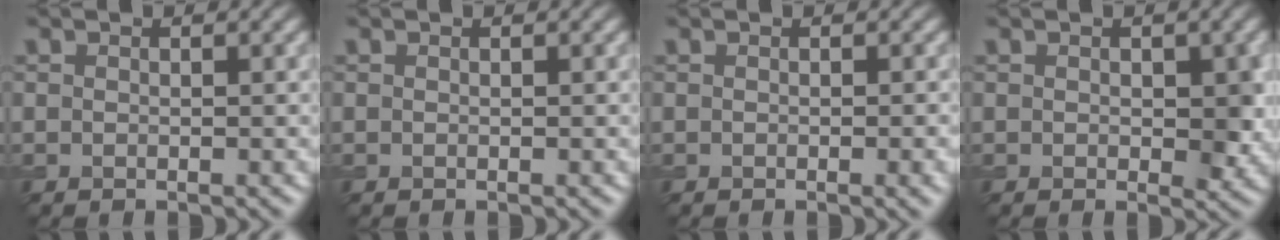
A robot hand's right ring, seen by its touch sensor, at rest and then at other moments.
{"total": 0.0}
{"total": 1.9, "force": [-0.3, 0.5, 1.8], "torque": [-0.019, -0.004, -0.005]}
{"total": 2.9, "force": [0.2, 1.6, 2.5], "torque": [-0.031, -0.003, 0.004]}